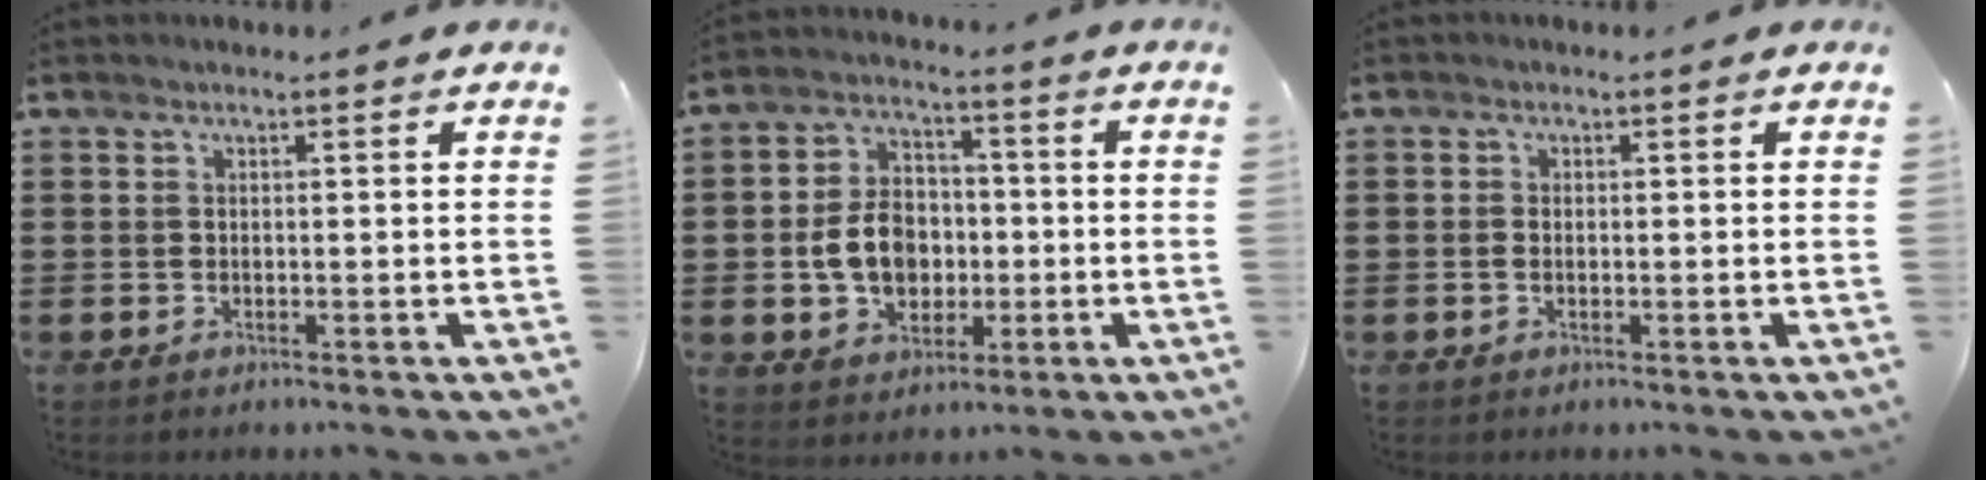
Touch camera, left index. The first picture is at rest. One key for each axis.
{"total": 8.4, "fx": -1.1, "fy": 6.7, "fz": 5.0, "tx": -0.115, "ty": 0.012, "tz": -0.022}
{"total": 1.2, "fx": -0.3, "fy": 0.8, "fz": 0.9, "tx": -0.019, "ty": 0.002, "tz": -0.005}